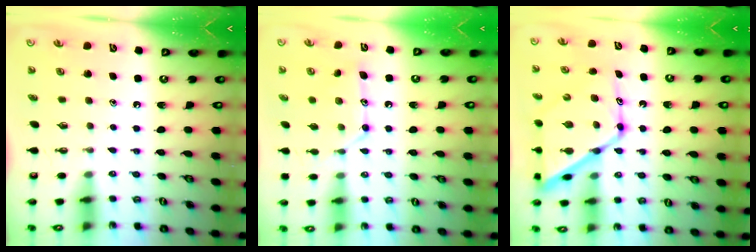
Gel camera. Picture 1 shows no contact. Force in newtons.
{"total": 12.2, "press": 12.2, "slide": 0.3}
{"total": 17.3, "press": 17.2, "slide": 1.7}